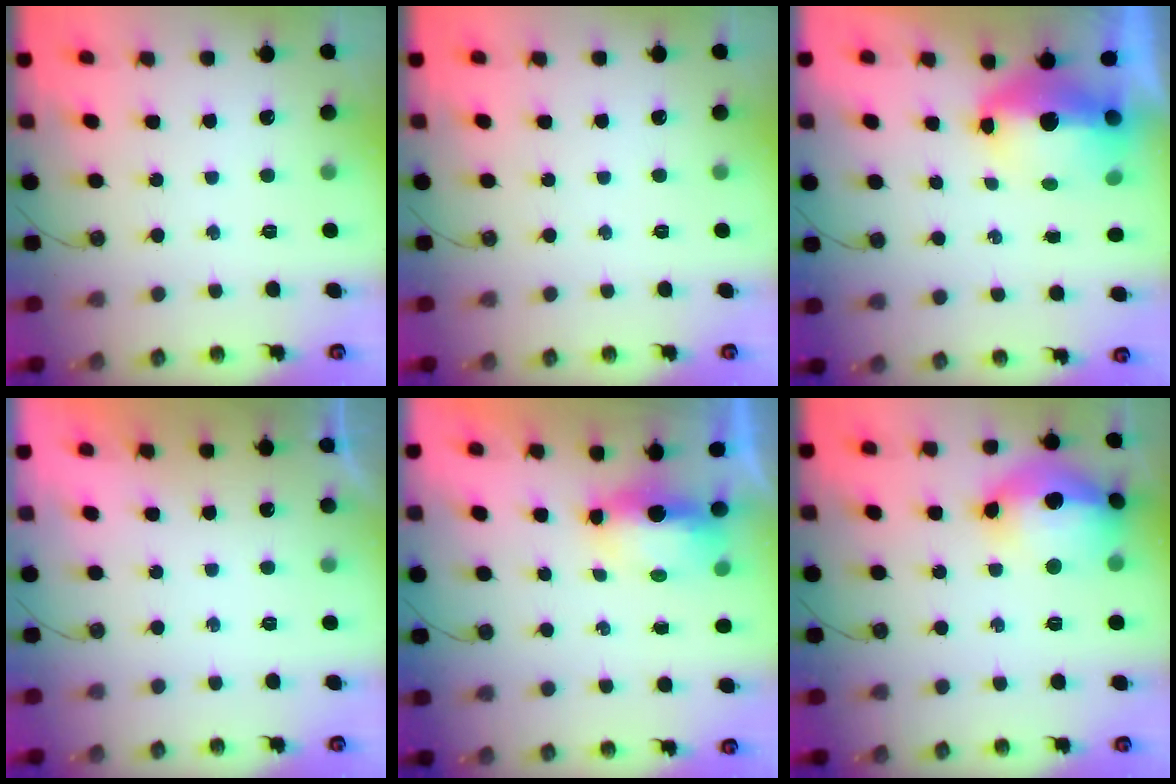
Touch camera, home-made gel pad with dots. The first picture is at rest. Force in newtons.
{"total": 0.0}
{"total": 11.2, "press": 11.1, "slide": 2.0}
{"total": 0.0}
{"total": 10.5, "press": 7.5, "slide": 7.3}
{"total": 20.0, "press": 18.6, "slide": 7.3}